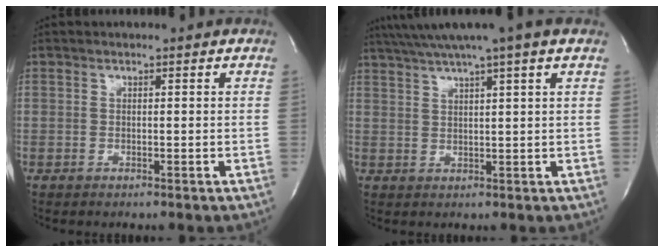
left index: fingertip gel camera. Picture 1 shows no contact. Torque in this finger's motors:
{"motor_torque": [0.81, -0.92, 0.87, 0.19]}